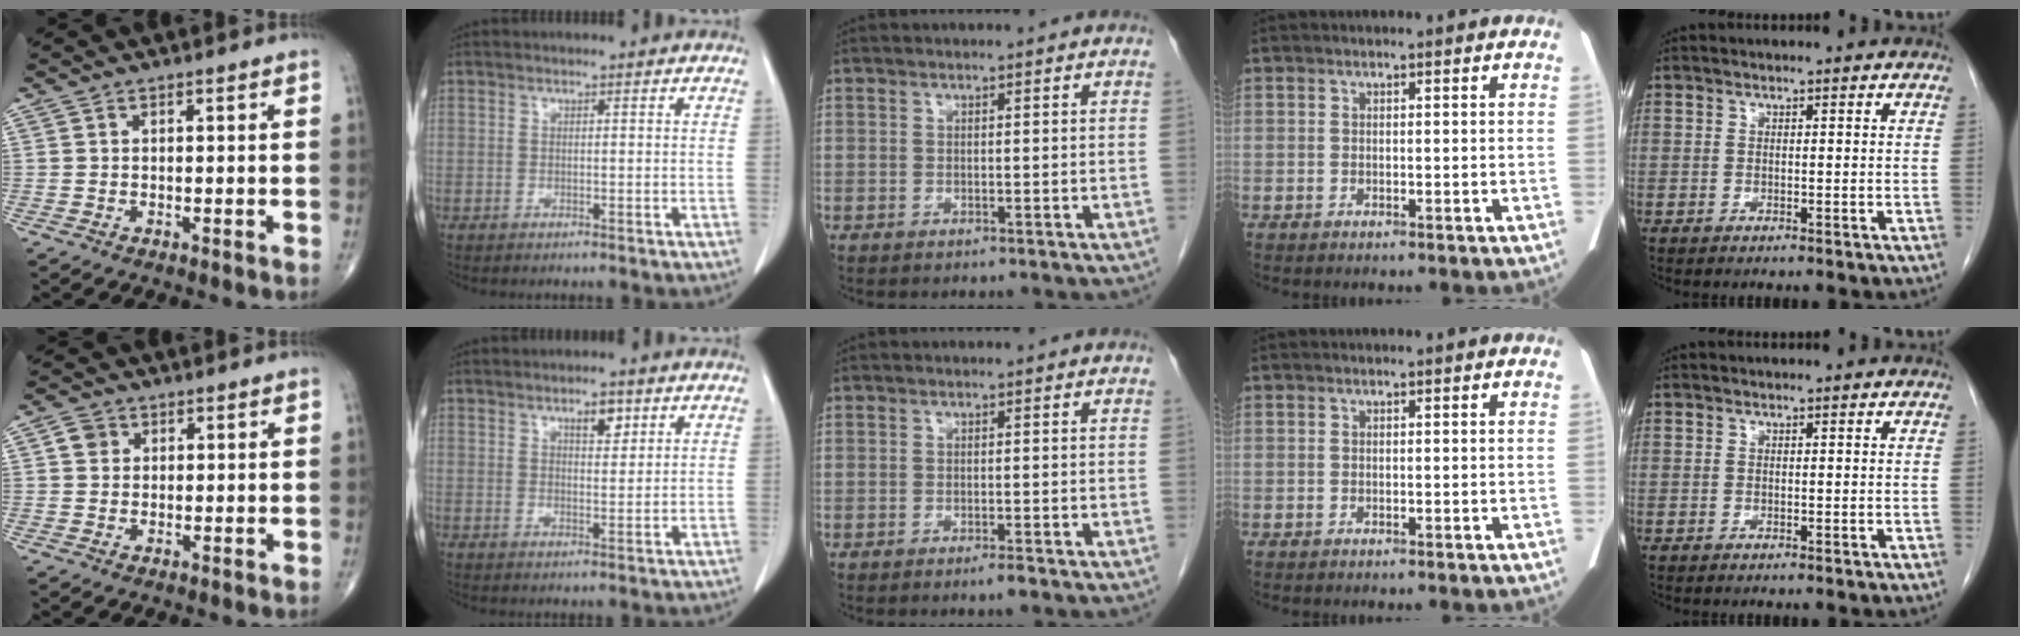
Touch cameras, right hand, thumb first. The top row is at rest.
{"thumb": {"total": 2.8, "force": [0.8, 2.4, 1.1], "torque": [-0.007, 0.001, 0.013]}, "index": {"total": 3.9, "force": [2.0, 1.7, 2.9], "torque": [-0.050, 0.000, 0.035]}, "middle": {"total": 1.2, "force": [-0.8, 0.0, 0.8], "torque": [-0.017, -0.003, -0.013]}}